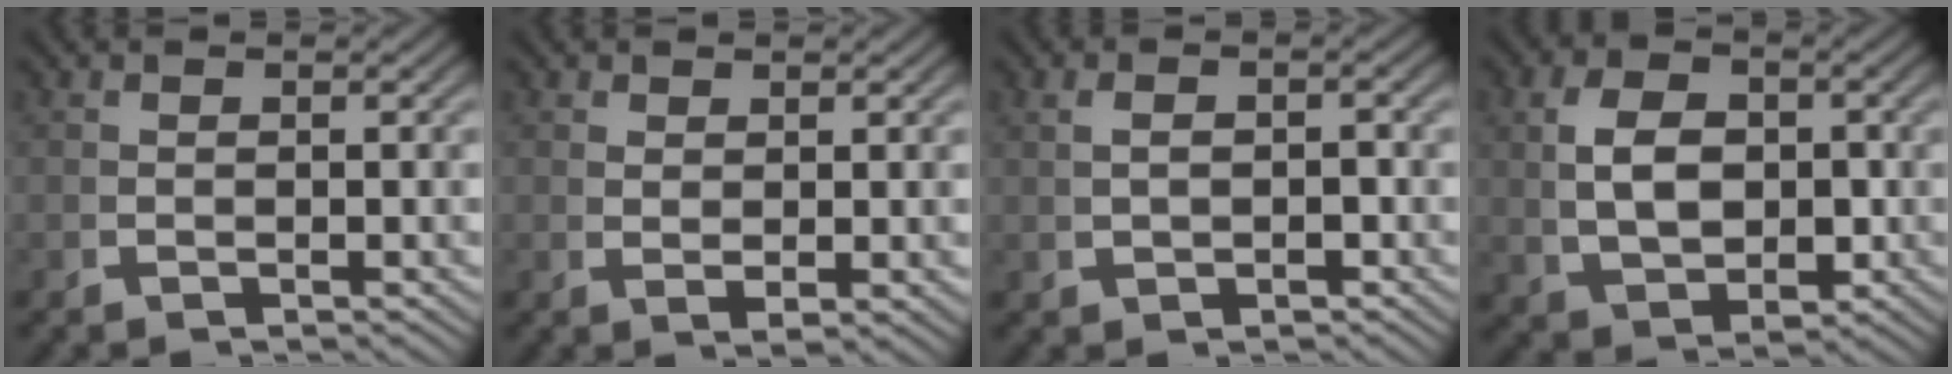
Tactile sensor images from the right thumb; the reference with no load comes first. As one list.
[{"total": 1.4, "force": [0.9, 0.2, 1.0], "torque": [-0.015, -0.003, 0.023]}, {"total": 1.9, "force": [0.0, 1.1, 1.5], "torque": [-0.022, 0.004, 0.007]}, {"total": 6.8, "force": [0.5, 4.6, 5.0], "torque": [-0.089, -0.020, 0.024]}]